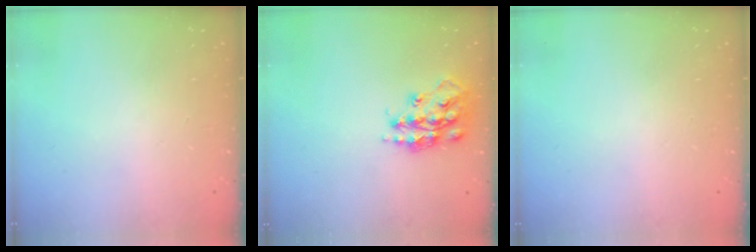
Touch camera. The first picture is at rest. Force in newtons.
{"total": 15.9, "press": 15.8, "slide": 1.0}
{"total": 0.0}